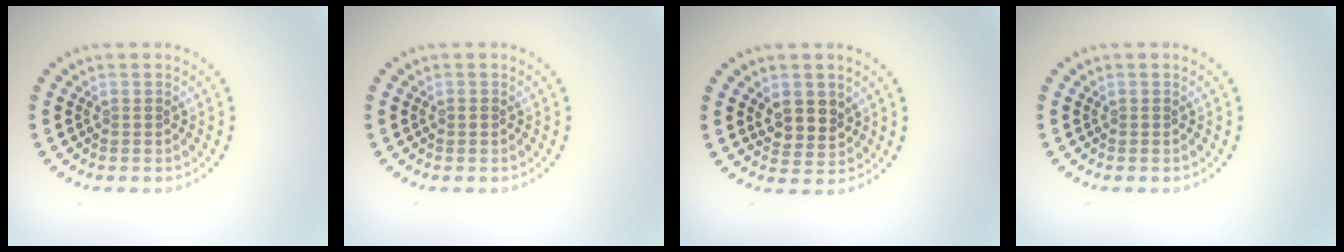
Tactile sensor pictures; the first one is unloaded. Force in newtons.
{"total": 0.6, "press": 0.6, "slide": 0.2}
{"total": 2.7, "press": 2.6, "slide": 1.0}
{"total": 0.0}